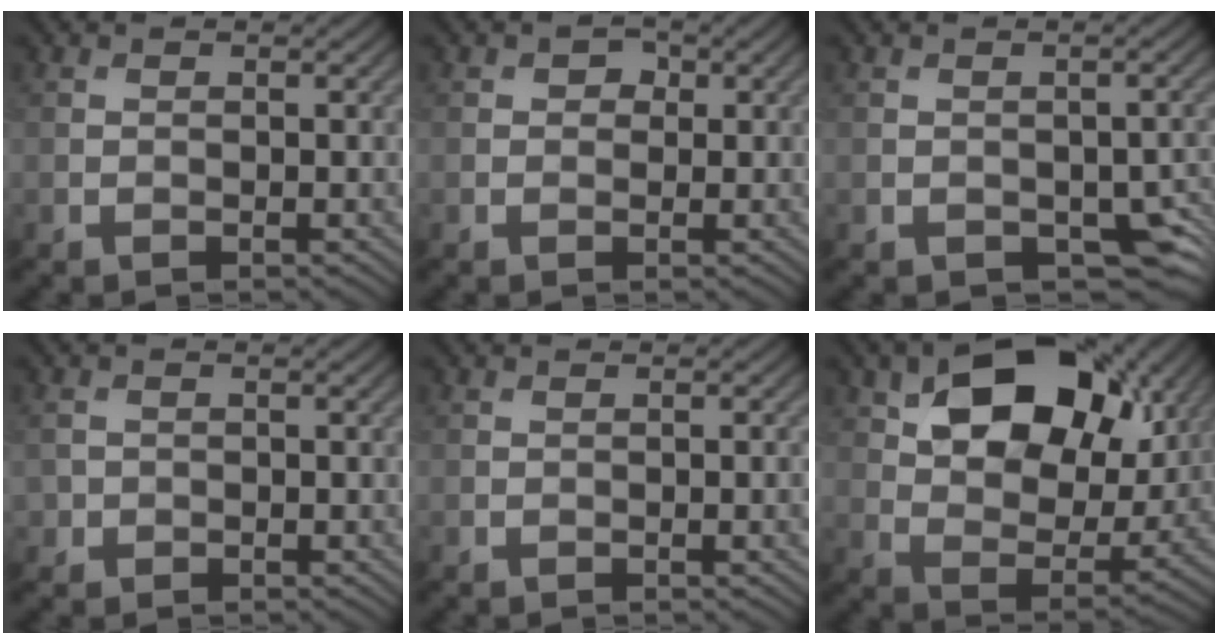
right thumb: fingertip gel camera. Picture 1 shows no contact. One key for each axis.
{"total": 1.7, "fx": 0.5, "fy": 1.4, "fz": 0.8, "tx": -0.009, "ty": 0.001, "tz": 0.002}
{"total": 5.2, "fx": -1.9, "fy": 3.3, "fz": 3.6, "tx": -0.048, "ty": -0.019, "tz": -0.019}
{"total": 1.6, "fx": -0.1, "fy": 1.5, "fz": 0.4, "tx": -0.007, "ty": -0.005, "tz": -0.006}
{"total": 1.1, "fx": -0.1, "fy": 0.2, "fz": 1.0, "tx": -0.013, "ty": -0.002, "tz": -0.001}
{"total": 16.0, "fx": 6.9, "fy": 9.5, "fz": 10.9, "tx": -0.192, "ty": 0.001, "tz": 0.111}